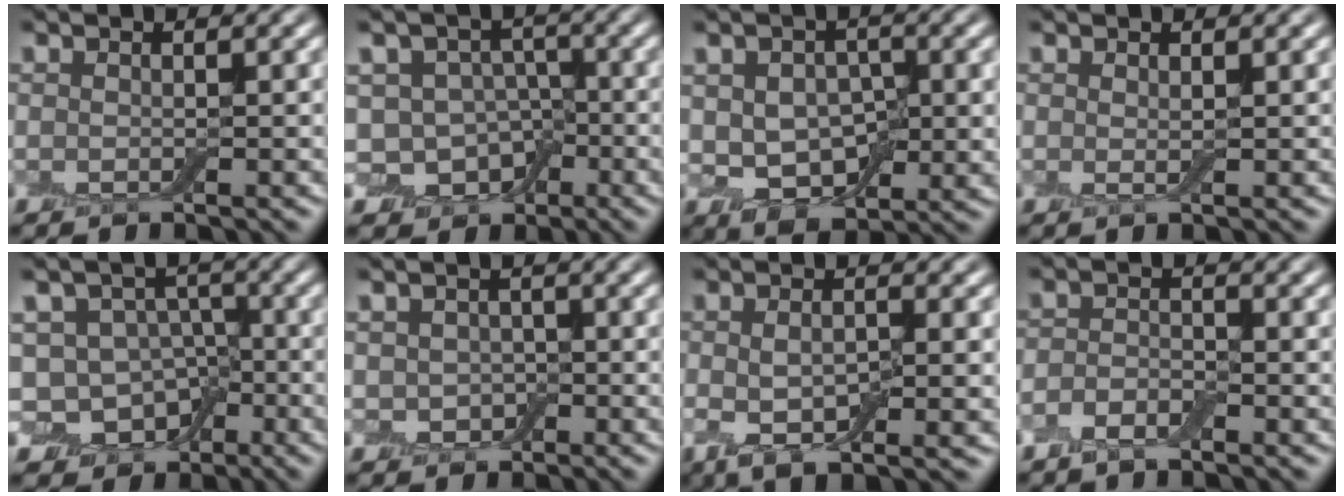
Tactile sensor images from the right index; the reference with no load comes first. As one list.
[{"total": 4.9, "force": [-1.8, 4.1, 2.0], "torque": [-0.010, 0.005, -0.041]}, {"total": 7.1, "force": [-0.4, 4.4, 5.5], "torque": [-0.095, -0.007, -0.005]}, {"total": 0.7, "force": [0.3, 0.0, 0.6], "torque": [-0.013, -0.005, 0.004]}, {"total": 6.1, "force": [-2.7, 5.1, 2.1], "torque": [-0.017, 0.019, -0.060]}, {"total": 2.1, "force": [-0.3, 1.8, 1.0], "torque": [-0.017, -0.005, -0.008]}, {"total": 5.7, "force": [-1.1, 2.2, 5.2], "torque": [-0.095, -0.013, -0.017]}, {"total": 2.1, "force": [-1.2, 0.9, 1.5], "torque": [-0.030, 0.001, -0.028]}]